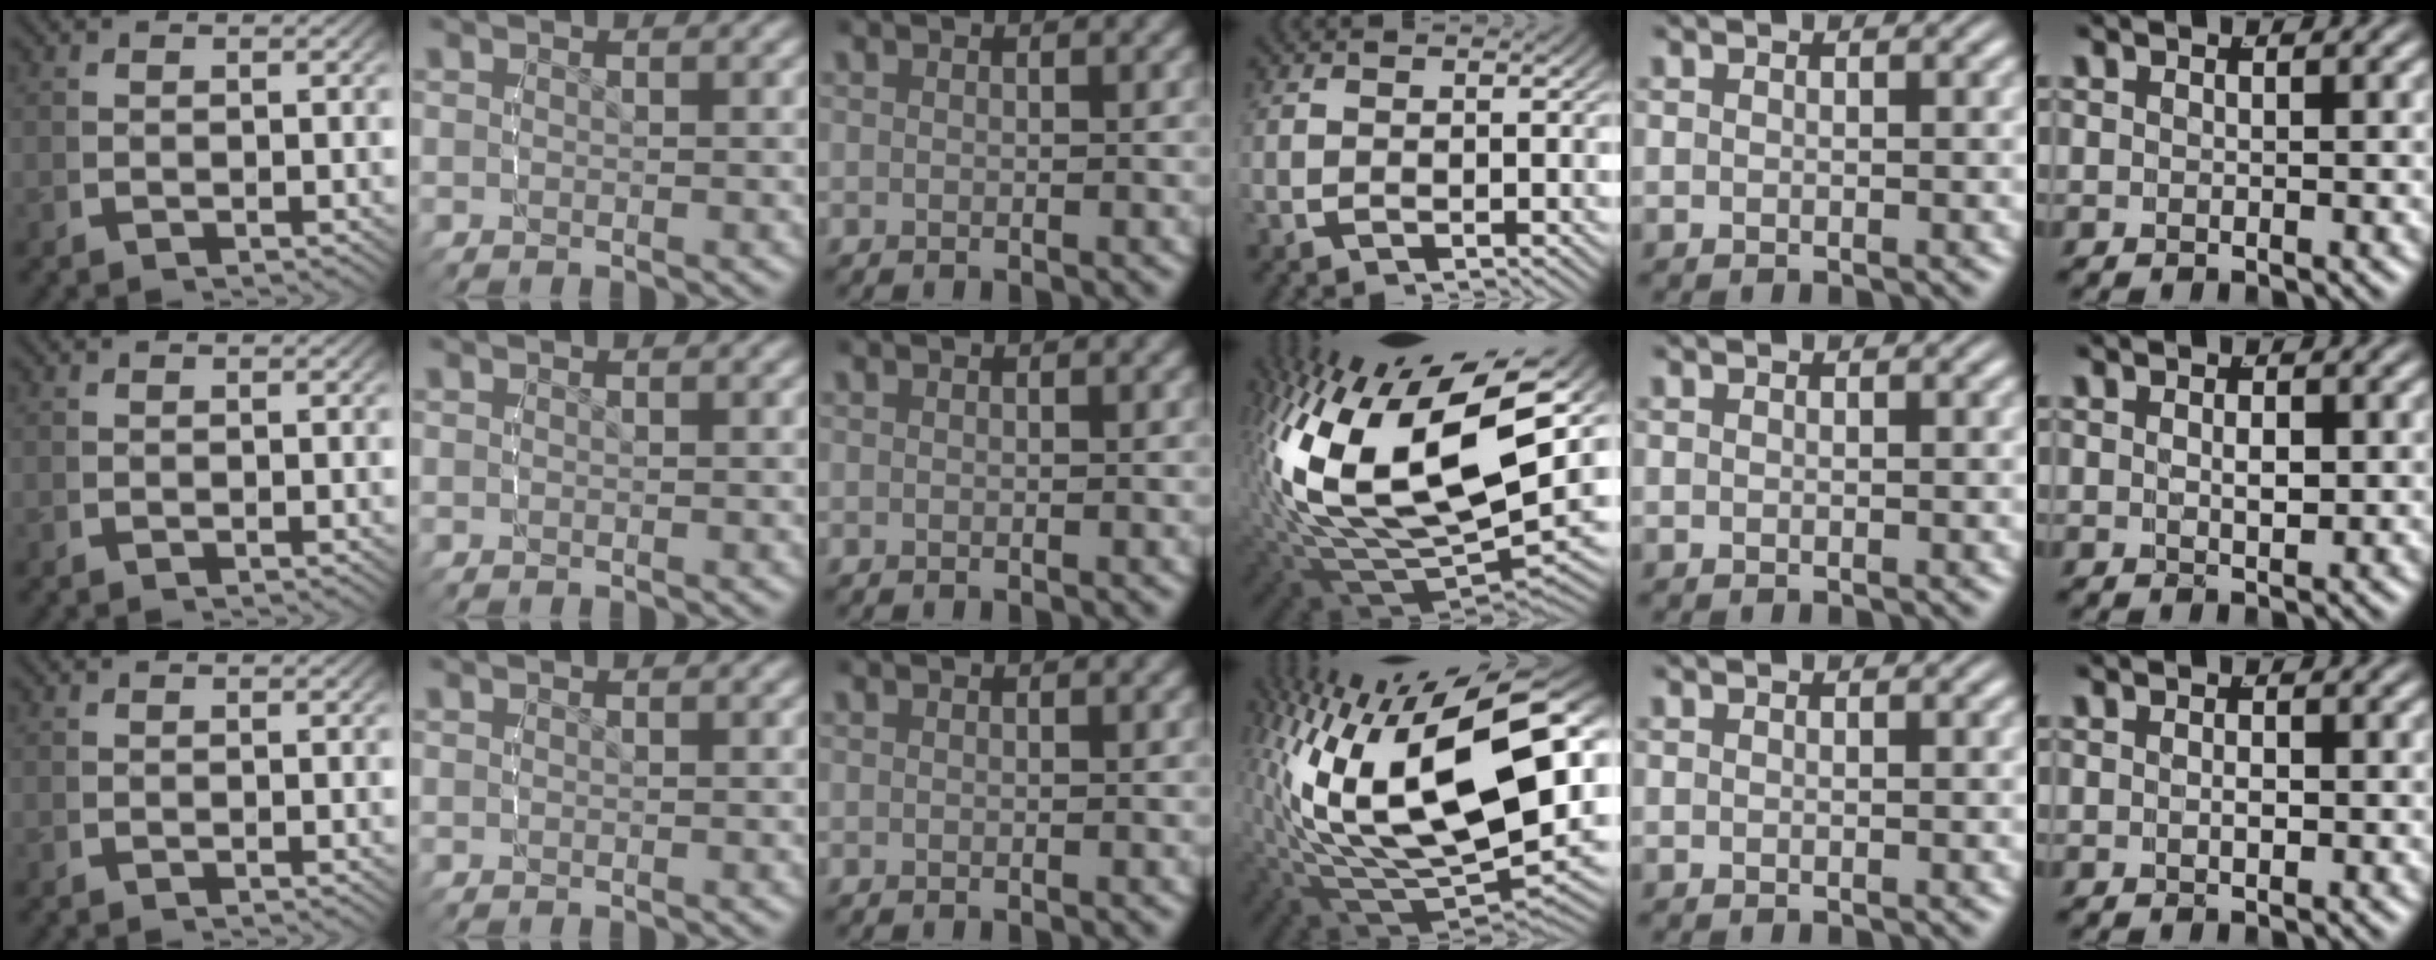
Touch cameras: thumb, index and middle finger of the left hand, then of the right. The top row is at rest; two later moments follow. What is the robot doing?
{"motion": "lift_and_place", "object": "tape"}